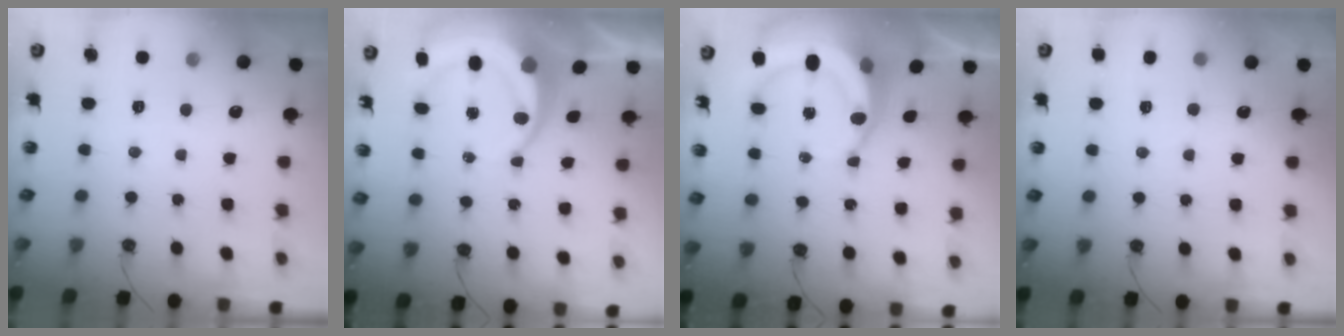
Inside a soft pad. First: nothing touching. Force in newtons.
{"total": 9.1, "press": 9.1, "slide": 1.1}
{"total": 9.9, "press": 9.8, "slide": 1.3}
{"total": 4.5, "press": 4.5, "slide": 0.4}